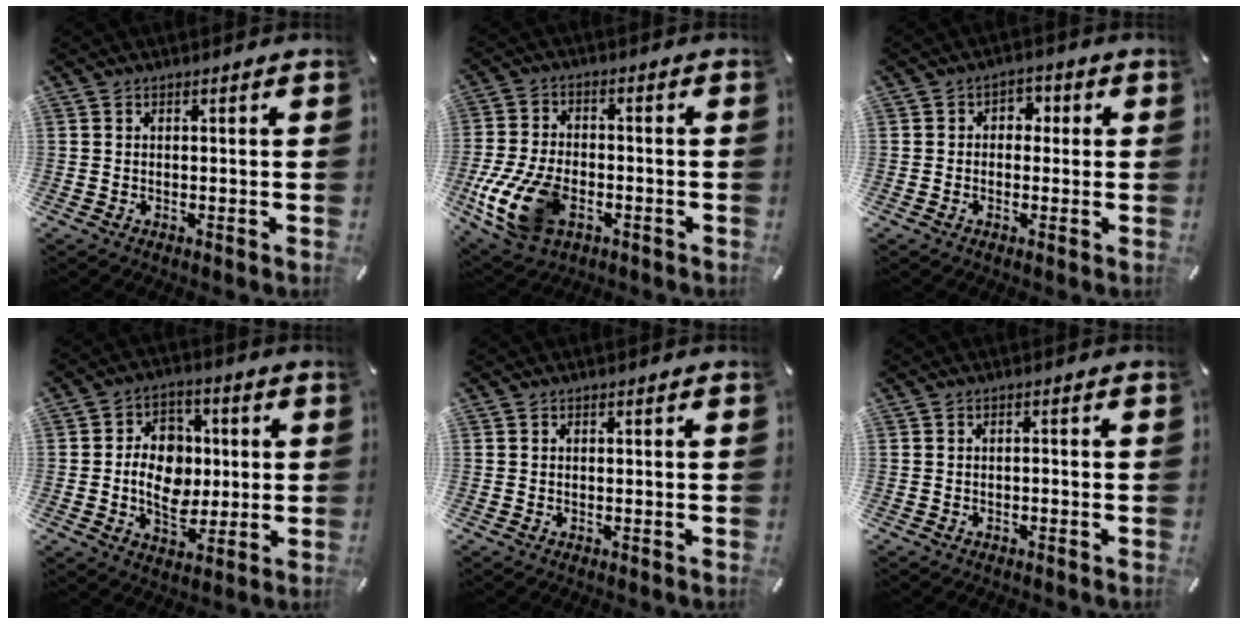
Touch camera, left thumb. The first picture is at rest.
{"total": 14.3, "force": [-5.2, 8.8, 10.0], "torque": [-0.218, 0.011, -0.090]}
{"total": 3.3, "force": [-1.0, 2.7, 1.6], "torque": [-0.015, 0.008, -0.025]}
{"total": 11.5, "force": [-0.4, 9.0, 7.1], "torque": [-0.115, 0.008, -0.008]}
{"total": 0.0}
{"total": 0.9, "force": [-0.7, 0.3, 0.5], "torque": [-0.012, -0.001, -0.014]}